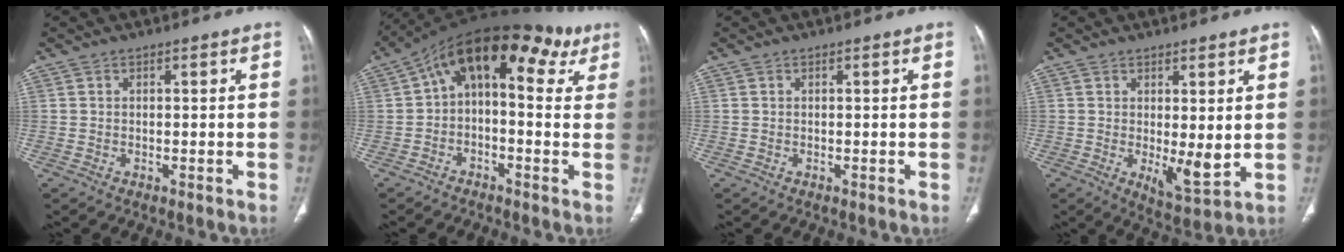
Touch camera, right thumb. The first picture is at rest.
{"total": 16.6, "force": [5.4, 8.6, 13.2], "torque": [-0.147, 0.044, 0.063]}
{"total": 0.0}
{"total": 6.2, "force": [0.4, 2.2, 5.8], "torque": [-0.084, -0.023, 0.014]}